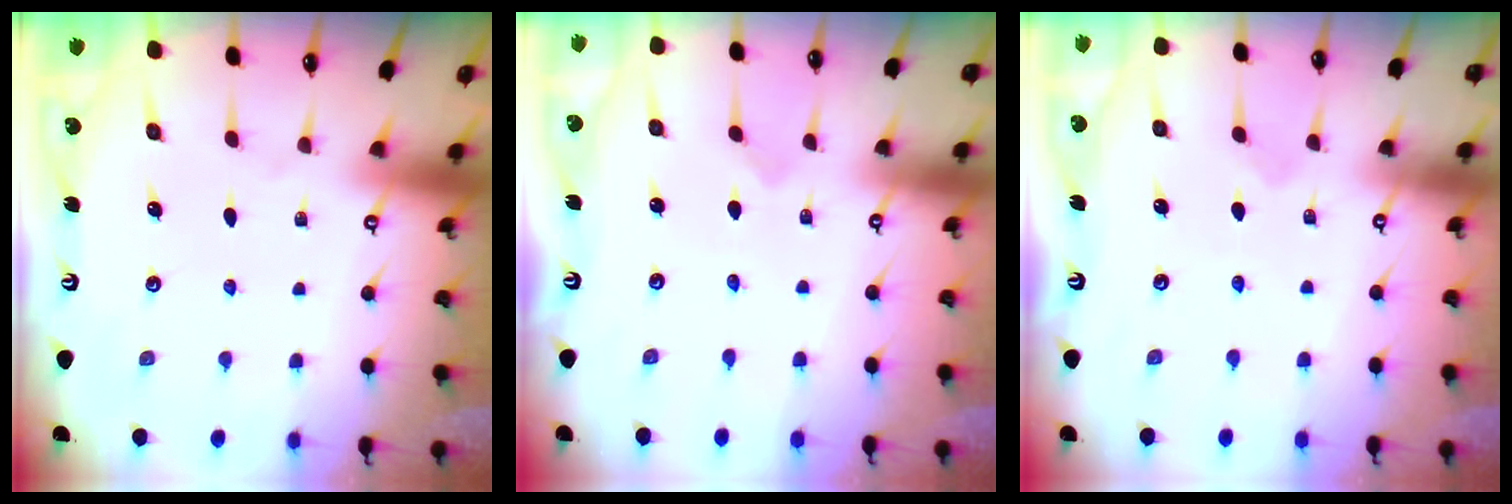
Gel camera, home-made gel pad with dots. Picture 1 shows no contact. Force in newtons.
{"total": 0.0}
{"total": 1.2, "press": 1.2, "slide": 0.2}